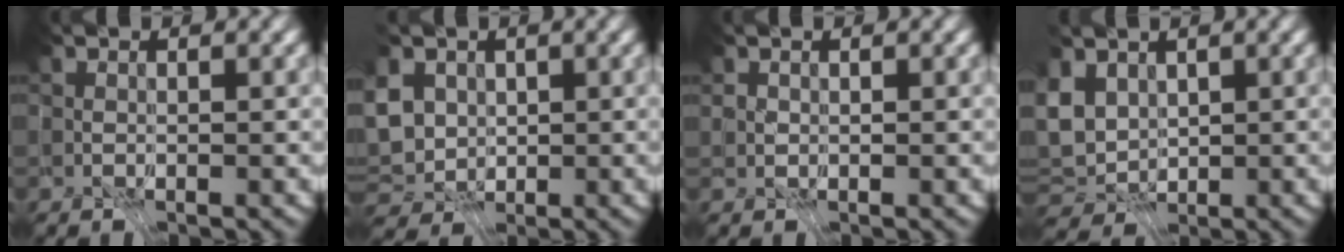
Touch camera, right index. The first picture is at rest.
{"total": 3.3, "force": [-0.4, 2.2, 2.3], "torque": [-0.047, -0.002, -0.005]}
{"total": 1.0, "force": [0.5, 0.8, 0.2], "torque": [-0.010, 0.003, 0.006]}
{"total": 2.7, "force": [-0.1, 1.2, 2.4], "torque": [-0.050, -0.003, -0.001]}